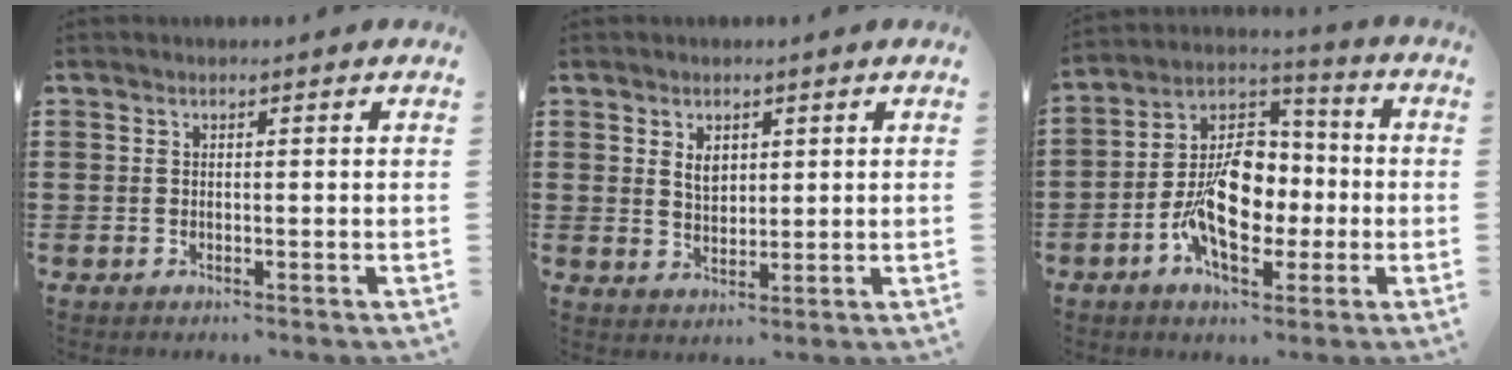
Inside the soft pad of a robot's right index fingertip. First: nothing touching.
{"total": 2.7, "force": [1.3, 1.7, 1.6], "torque": [-0.030, 0.002, 0.023]}
{"total": 11.8, "force": [-2.8, 7.4, 8.7], "torque": [-0.185, 0.006, -0.051]}